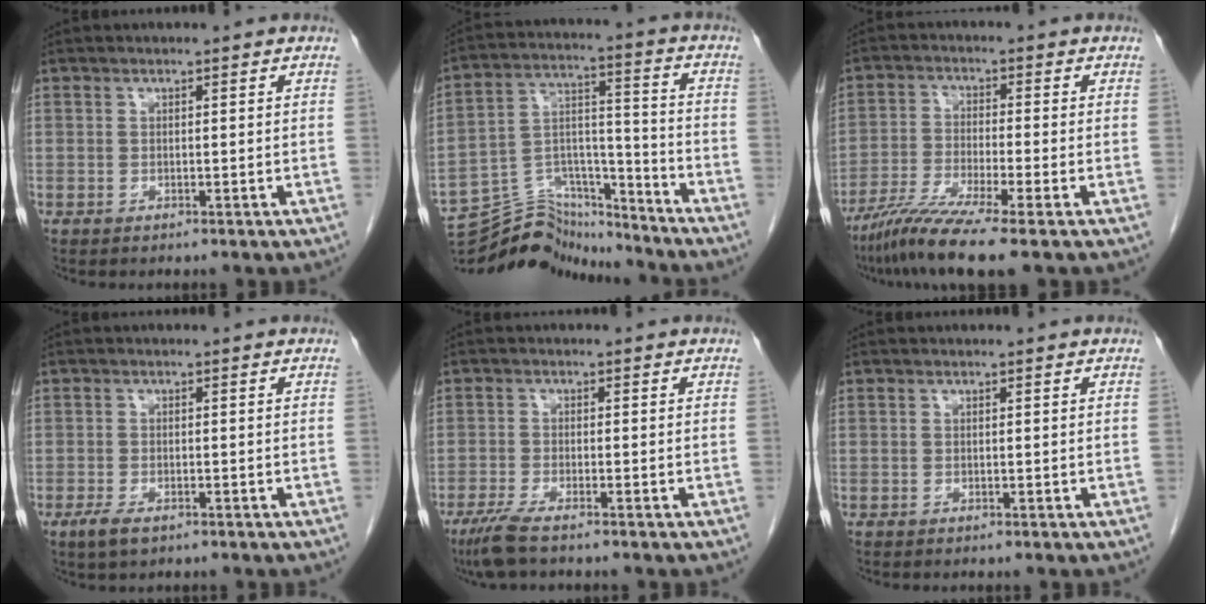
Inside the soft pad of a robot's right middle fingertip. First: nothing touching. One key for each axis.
{"total": 15.1, "fx": -14.8, "fy": 2.3, "fz": 2.2, "tx": -0.038, "ty": 0.047, "tz": -0.255}
{"total": 8.7, "fx": -6.4, "fy": -1.0, "fz": 5.8, "tx": -0.110, "ty": -0.031, "tz": -0.118}
{"total": 2.9, "fx": -1.7, "fy": 1.1, "fz": 2.0, "tx": -0.048, "ty": -0.004, "tz": -0.026}
{"total": 4.2, "fx": -3.1, "fy": 0.2, "fz": 2.8, "tx": -0.061, "ty": -0.012, "tz": -0.062}
{"total": 0.0}